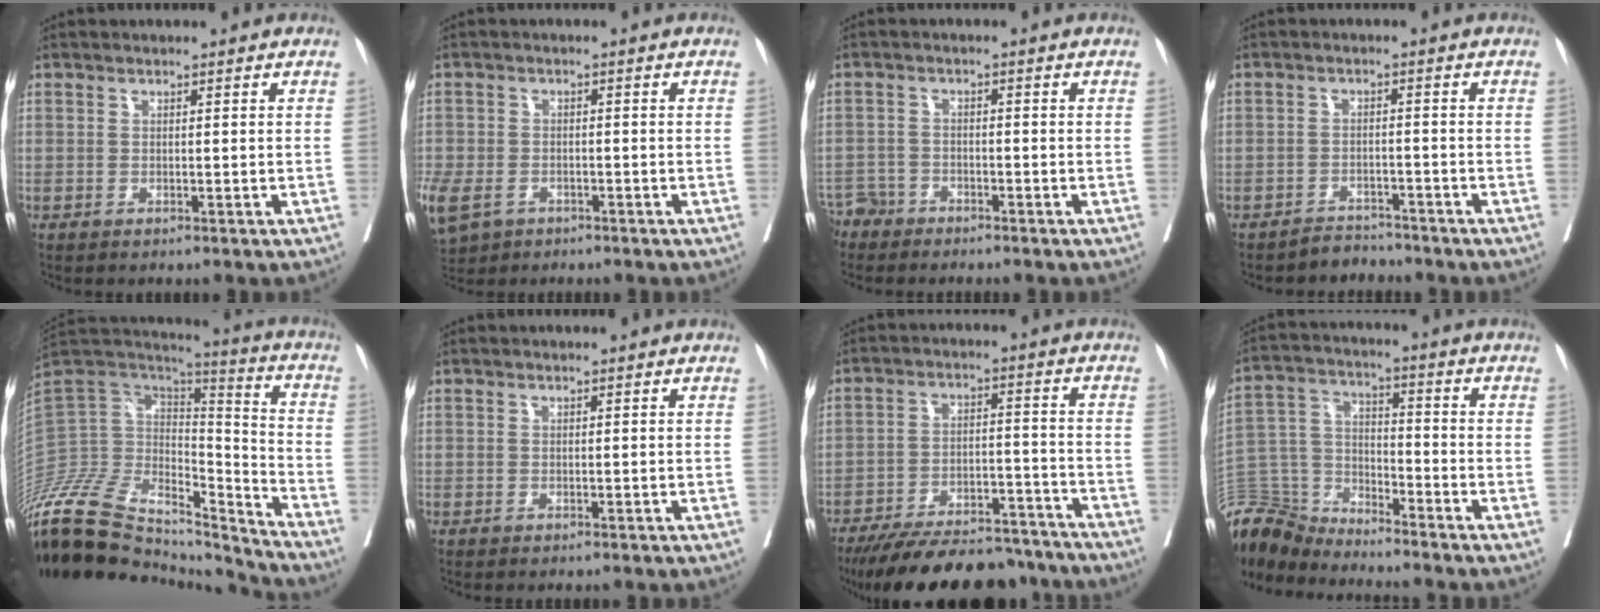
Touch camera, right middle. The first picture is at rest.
{"total": 14.0, "force": [-6.9, 10.0, 6.9], "torque": [-0.213, -0.016, -0.106]}
{"total": 3.6, "force": [-3.4, 1.4, -0.3], "torque": [0.005, -0.002, -0.066]}
{"total": 2.7, "force": [-2.4, 0.8, -0.8], "torque": [0.013, -0.003, -0.039]}
{"total": 35.3, "force": [-29.8, 11.7, 14.8], "torque": [-0.362, -0.025, -0.479]}
{"total": 0.0}
{"total": 20.5, "force": [-18.2, 5.5, 7.9], "torque": [-0.127, -0.001, -0.262]}
{"total": 11.6, "force": [-11.5, 1.6, 0.5], "torque": [-0.013, 0.026, -0.229]}